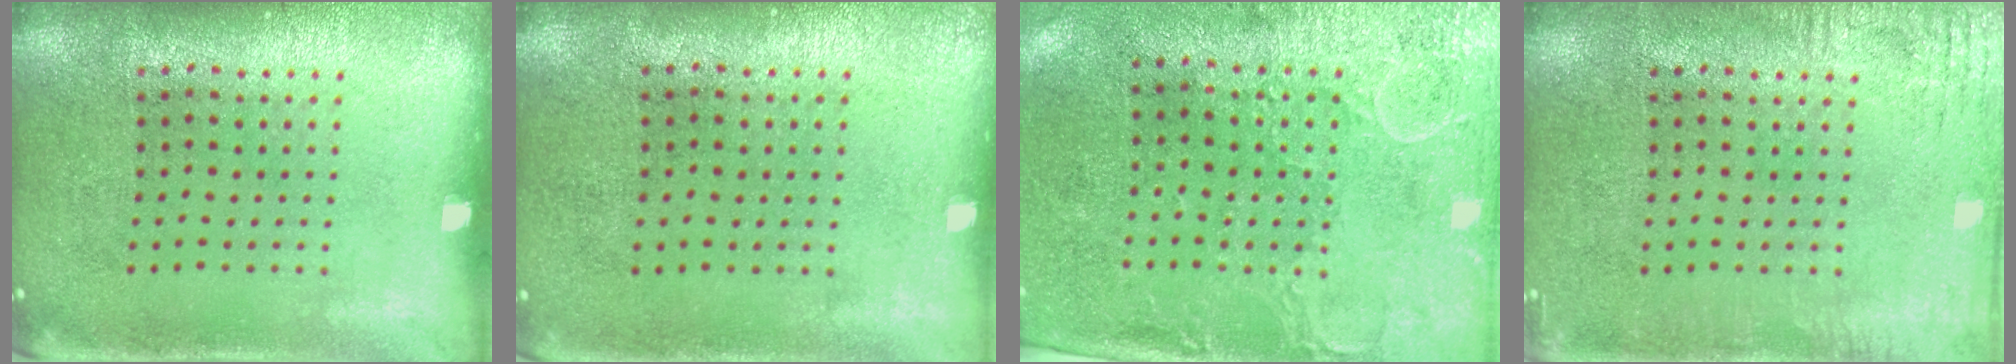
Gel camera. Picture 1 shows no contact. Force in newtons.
{"total": 0.0}
{"total": 3.0, "press": 2.4, "slide": 1.7}
{"total": 2.5, "press": 2.5, "slide": 0.2}